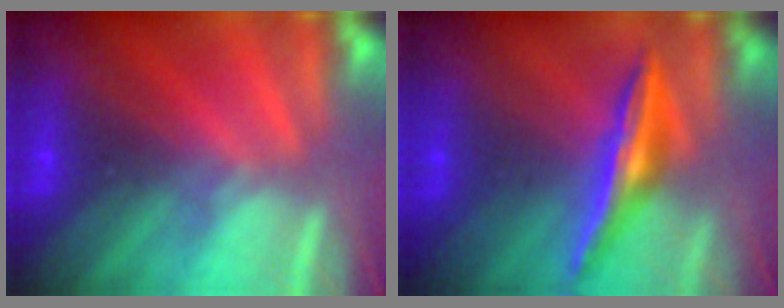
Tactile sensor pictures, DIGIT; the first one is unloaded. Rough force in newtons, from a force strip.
{"total": 1.5}